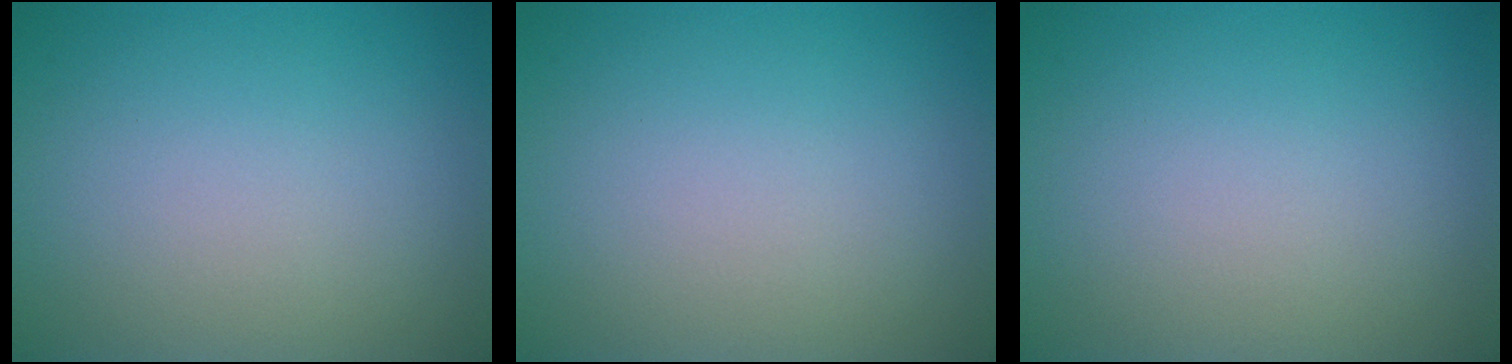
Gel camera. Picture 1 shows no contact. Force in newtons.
{"total": 0.0}
{"total": 0.0}